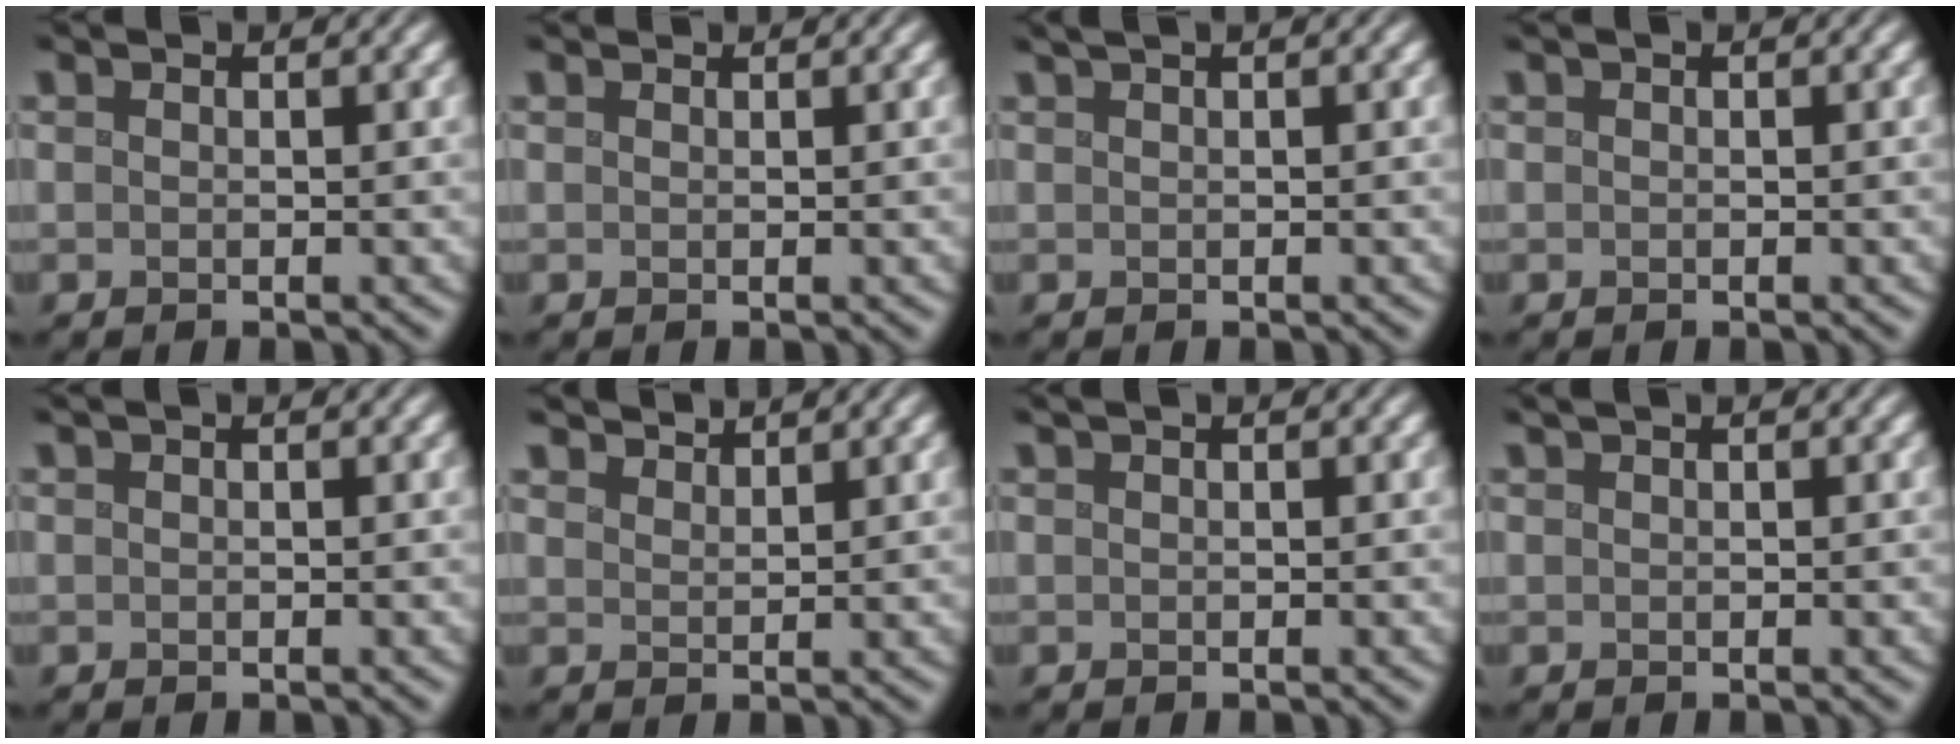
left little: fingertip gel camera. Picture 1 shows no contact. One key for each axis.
{"total": 1.0, "fx": 0.9, "fy": 0.2, "fz": 0.2, "tx": 0.001, "ty": -0.002, "tz": 0.005}
{"total": 2.7, "fx": 1.9, "fy": 1.0, "fz": 1.7, "tx": -0.005, "ty": 0.015, "tz": 0.009}
{"total": 0.8, "fx": 0.4, "fy": 0.4, "fz": 0.5, "tx": -0.001, "ty": 0.000, "tz": -0.001}
{"total": 1.1, "fx": 0.7, "fy": 0.5, "fz": 0.7, "tx": 0.000, "ty": 0.000, "tz": 0.000}
{"total": 3.4, "fx": 3.3, "fy": 0.1, "fz": 0.3, "tx": 0.000, "ty": 0.001, "tz": 0.049}
{"total": 1.4, "fx": 1.0, "fy": 0.6, "fz": 0.8, "tx": -0.001, "ty": 0.001, "tz": 0.001}
{"total": 1.8, "fx": 1.3, "fy": 0.7, "fz": 1.1, "tx": -0.003, "ty": 0.005, "tz": 0.003}